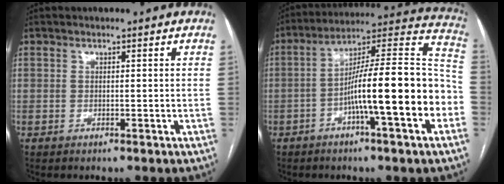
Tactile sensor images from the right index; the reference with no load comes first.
{"total": 19.3, "force": [-5.2, 1.3, 18.6], "torque": [-0.260, 0.026, -0.080]}